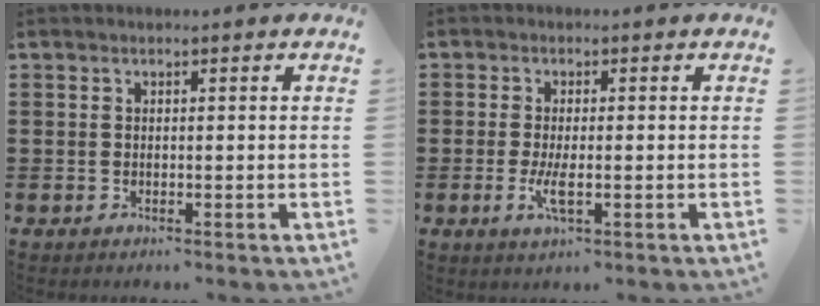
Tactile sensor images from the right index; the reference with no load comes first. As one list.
[{"total": 3.3, "force": [-0.8, 0.8, 3.1], "torque": [-0.067, -0.009, -0.017]}]